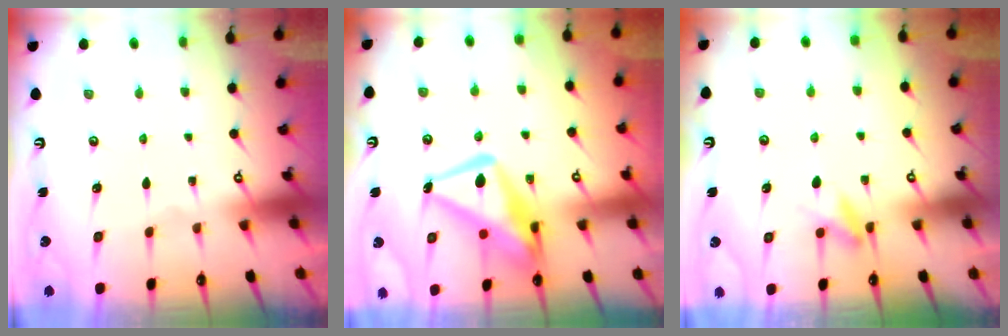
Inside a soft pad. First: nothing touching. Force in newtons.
{"total": 16.5, "press": 16.4, "slide": 1.4}
{"total": 5.0, "press": 4.8, "slide": 1.6}